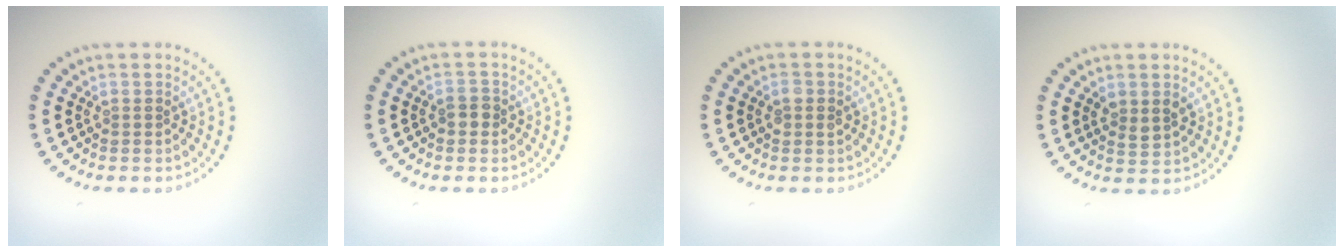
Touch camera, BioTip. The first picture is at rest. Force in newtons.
{"total": 1.2, "press": 1.2, "slide": 0.3}
{"total": 1.1, "press": 1.1, "slide": 0.1}
{"total": 1.6, "press": 1.6, "slide": 0.5}